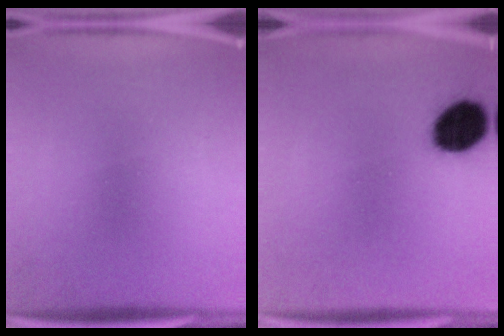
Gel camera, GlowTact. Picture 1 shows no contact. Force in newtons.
{"total": 11.9}